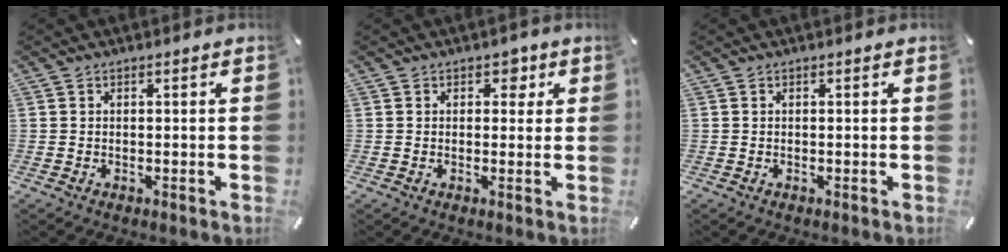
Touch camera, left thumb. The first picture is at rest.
{"total": 3.1, "force": [1.0, 2.3, 1.8], "torque": [-0.007, -0.003, 0.007]}
{"total": 0.0}